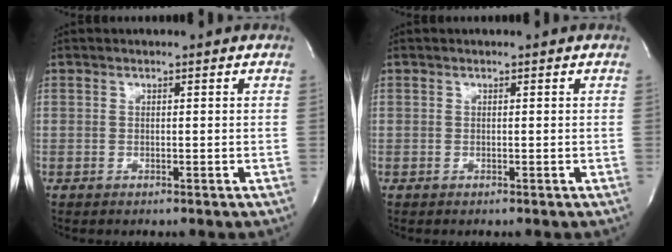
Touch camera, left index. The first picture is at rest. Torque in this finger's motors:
{"motor_torque": [0.00, 0.00, 0.00, 0.00]}